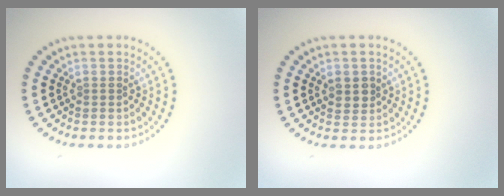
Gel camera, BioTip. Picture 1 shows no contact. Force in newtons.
{"total": 1.8, "press": 1.7, "slide": 0.6}